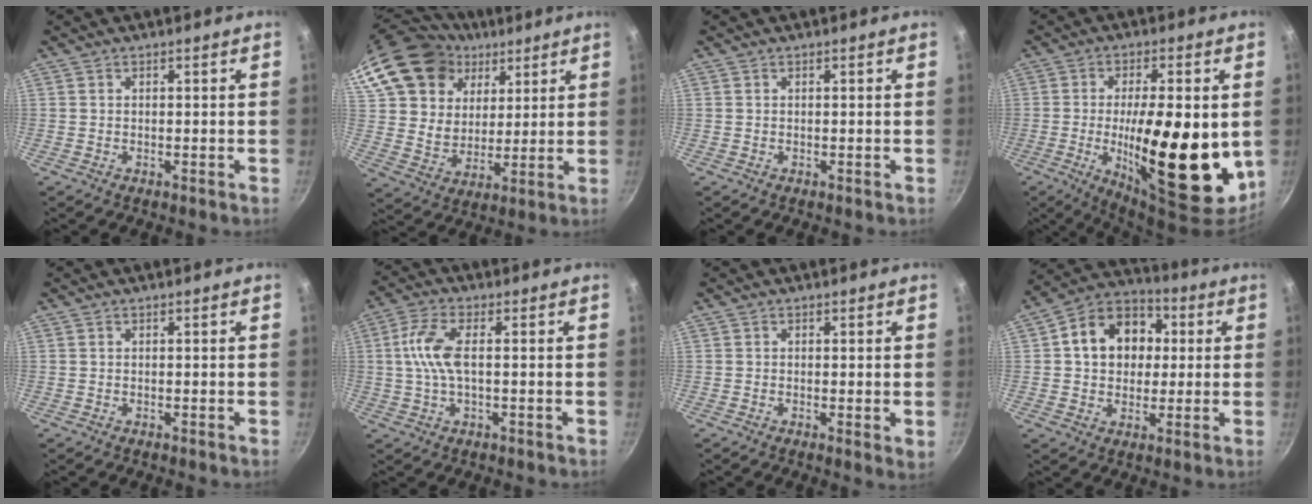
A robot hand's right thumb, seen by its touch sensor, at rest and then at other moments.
{"total": 24.9, "force": [12.1, 18.4, 11.6], "torque": [-0.222, 0.012, 0.228]}
{"total": 0.0}
{"total": 22.5, "force": [-2.1, 7.9, 20.9], "torque": [-0.298, -0.013, -0.026]}
{"total": 0.0}
{"total": 7.5, "force": [0.3, 3.1, 6.9], "torque": [-0.151, 0.014, -0.002]}
{"total": 1.8, "force": [0.0, 0.5, 1.7], "torque": [-0.024, -0.006, -0.003]}
{"total": 14.4, "force": [2.4, 11.4, 8.4], "torque": [-0.104, 0.024, 0.023]}